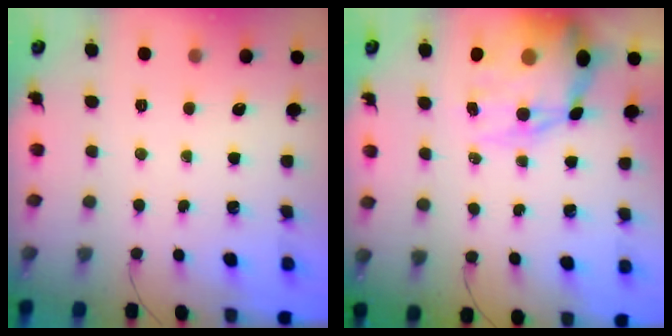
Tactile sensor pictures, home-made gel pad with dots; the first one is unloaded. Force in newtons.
{"total": 18.1, "press": 17.6, "slide": 4.2}